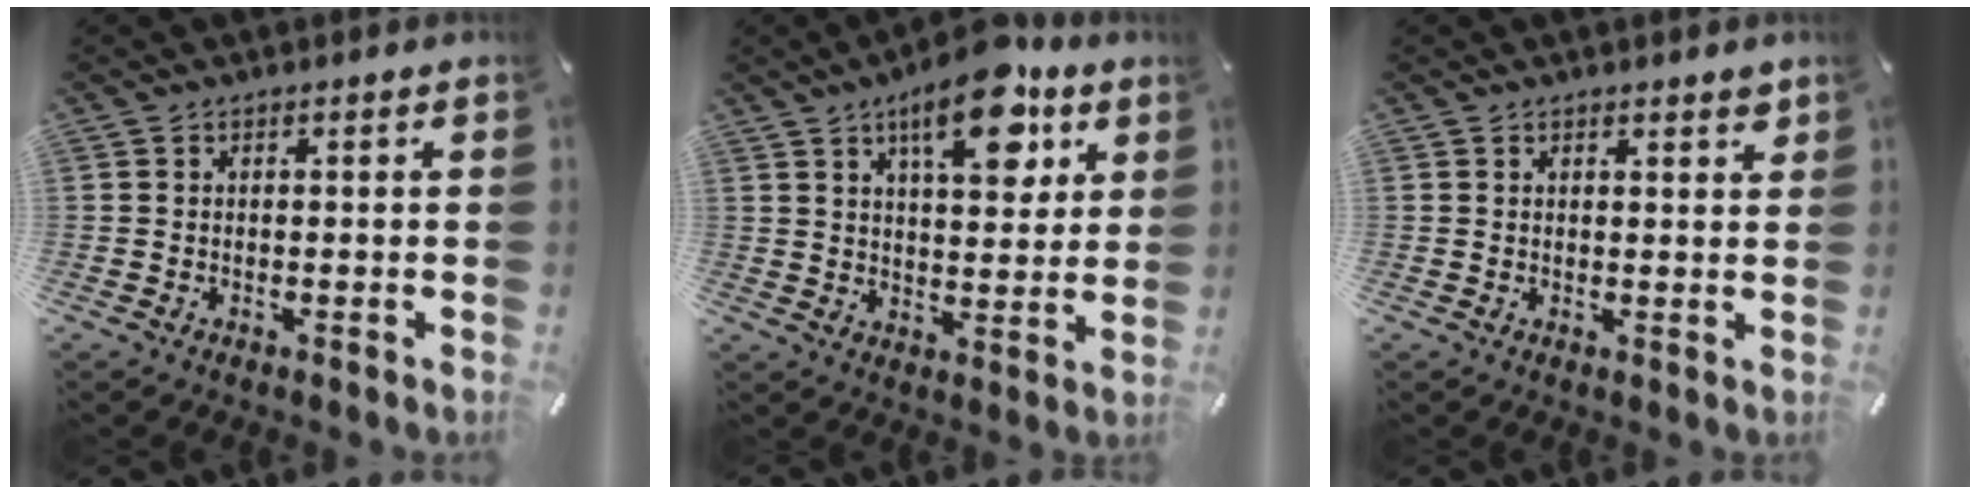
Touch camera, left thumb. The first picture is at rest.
{"total": 15.2, "force": [8.6, 6.8, 10.6], "torque": [-0.146, -0.037, 0.142]}
{"total": 1.9, "force": [1.5, 0.8, 0.9], "torque": [-0.004, -0.009, 0.023]}